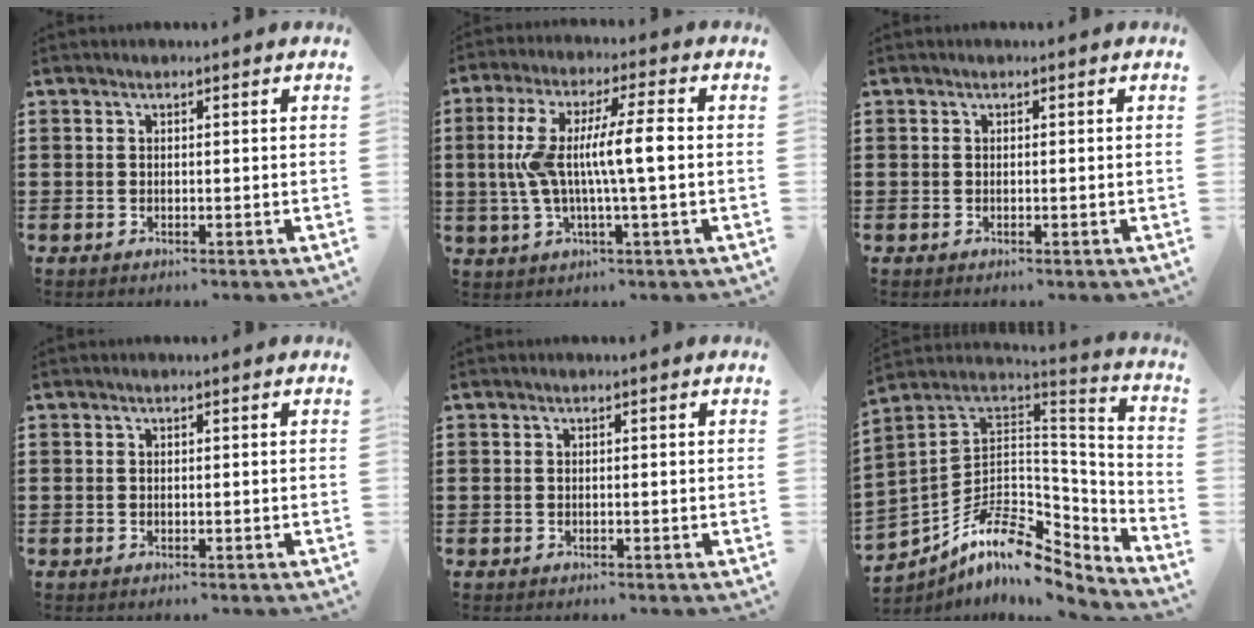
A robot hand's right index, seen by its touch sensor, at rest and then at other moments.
{"total": 10.2, "force": [-0.2, 1.4, 10.1], "torque": [-0.187, 0.002, -0.009]}
{"total": 0.0}
{"total": 0.0}
{"total": 0.0}
{"total": 9.6, "force": [-5.9, 4.9, 5.7], "torque": [-0.119, -0.001, -0.111]}